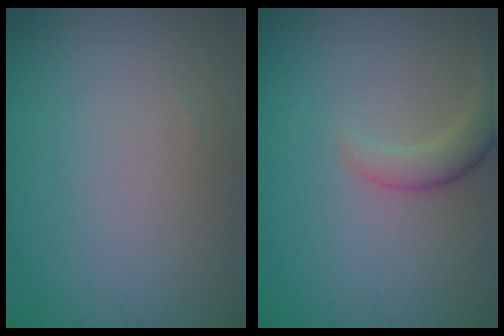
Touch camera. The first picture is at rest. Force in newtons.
{"total": 2.6, "press": 2.6, "slide": 0.3}